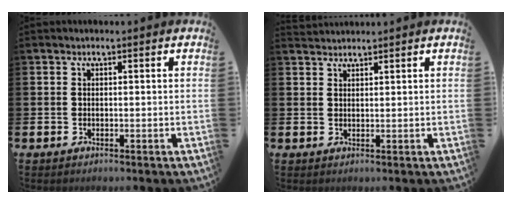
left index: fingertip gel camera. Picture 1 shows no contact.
{"total": 1.6, "force": [1.5, 0.3, -0.1], "torque": [0.001, -0.003, 0.028]}